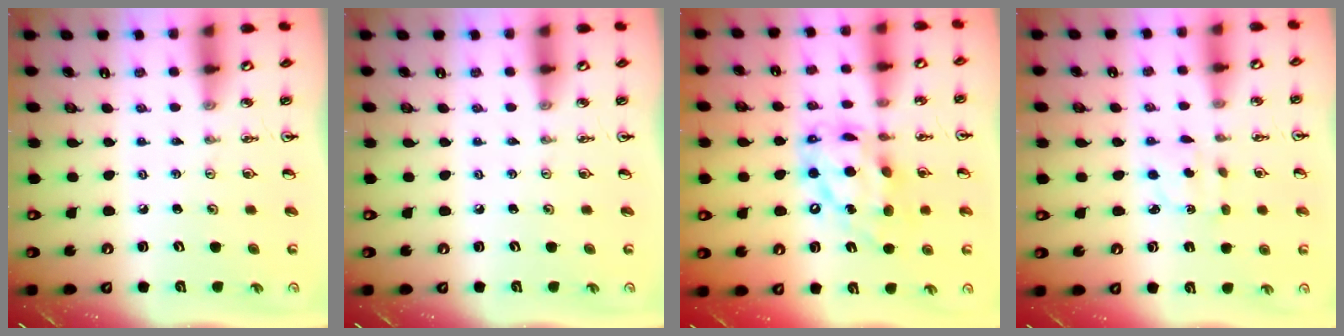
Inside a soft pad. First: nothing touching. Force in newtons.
{"total": 0.0}
{"total": 15.1, "press": 15.1, "slide": 1.3}
{"total": 2.7, "press": 2.6, "slide": 0.6}